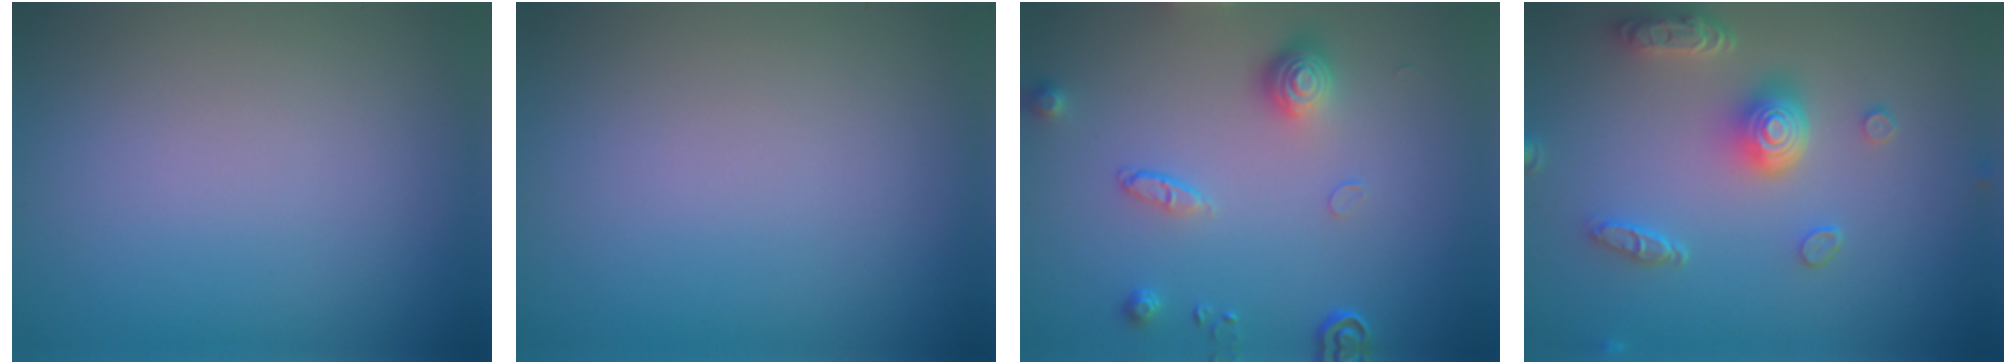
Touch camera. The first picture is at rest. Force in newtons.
{"total": 0.0}
{"total": 3.4, "press": 2.9, "slide": 1.7}
{"total": 5.0, "press": 3.9, "slide": 3.1}